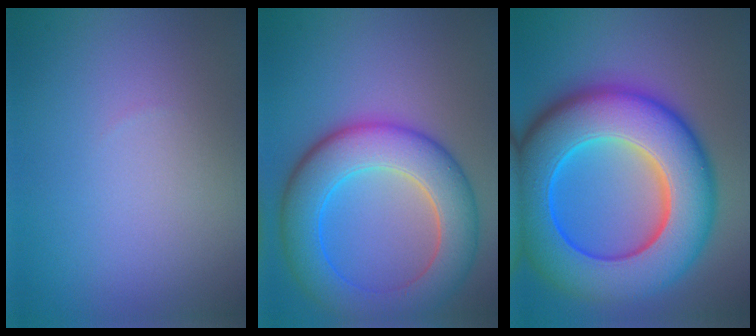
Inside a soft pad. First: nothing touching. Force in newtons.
{"total": 8.7, "press": 8.7, "slide": 0.2}
{"total": 13.9, "press": 13.9, "slide": 0.2}